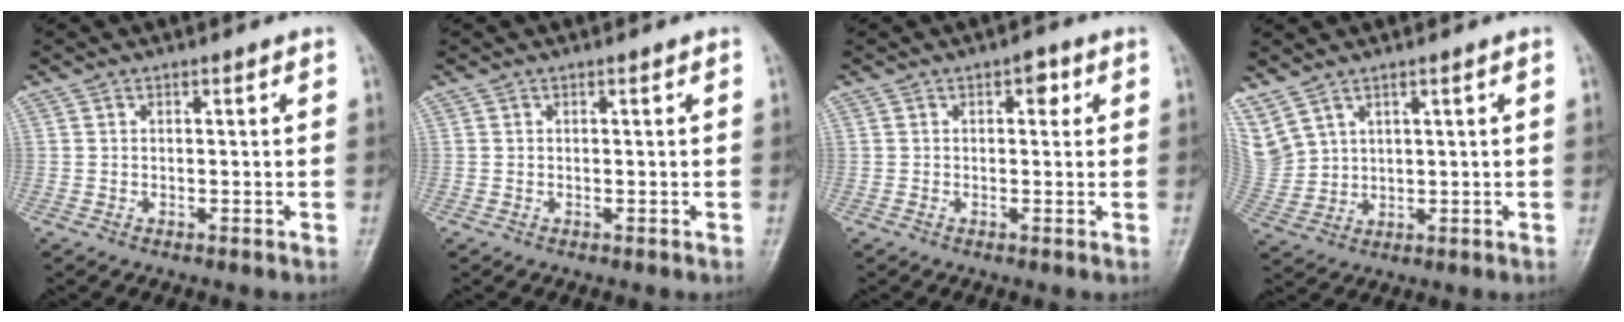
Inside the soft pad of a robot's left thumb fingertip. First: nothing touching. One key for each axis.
{"total": 0.0}
{"total": 2.4, "fx": 0.7, "fy": 1.5, "fz": 1.7, "tx": -0.005, "ty": 0.004, "tz": 0.003}
{"total": 8.6, "fx": 5.6, "fy": 5.1, "fz": 4.1, "tx": -0.105, "ty": -0.010, "tz": 0.137}